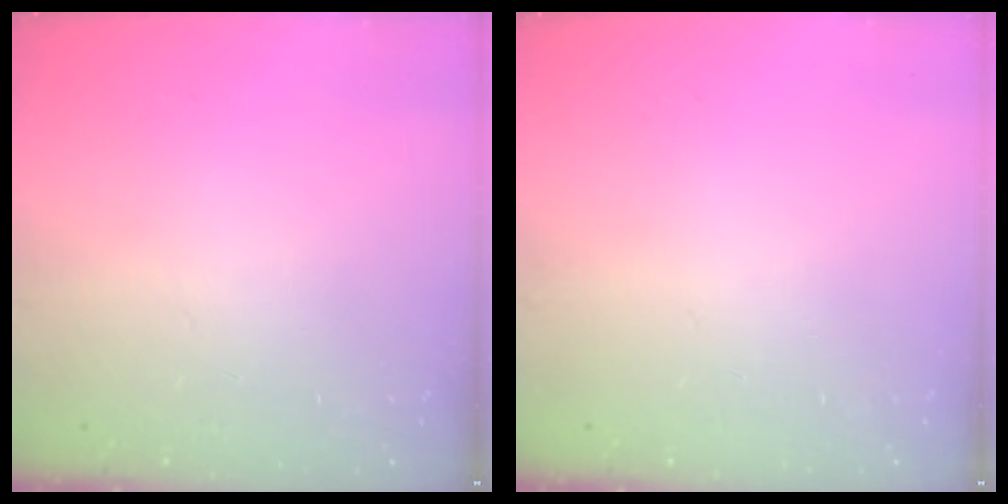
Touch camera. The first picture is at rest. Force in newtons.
{"total": 0.0}